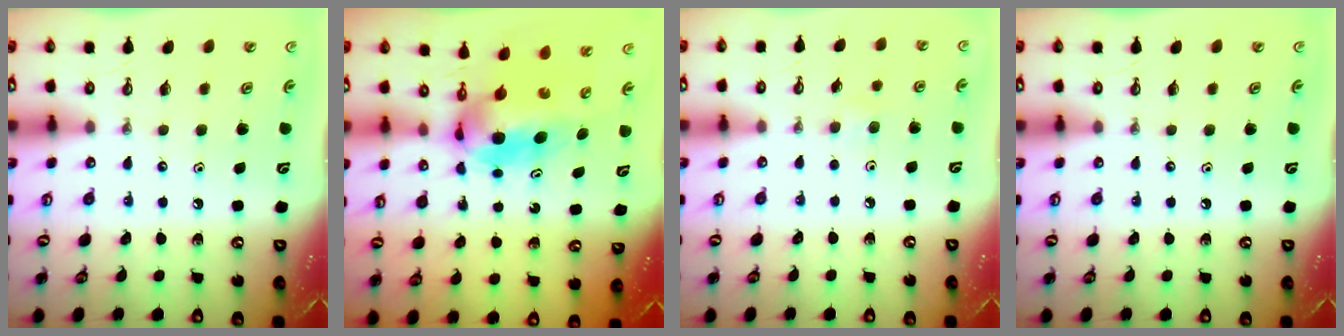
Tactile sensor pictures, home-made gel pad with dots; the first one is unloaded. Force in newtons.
{"total": 7.8, "press": 6.4, "slide": 4.5}
{"total": 5.4, "press": 4.9, "slide": 2.2}
{"total": 0.0}